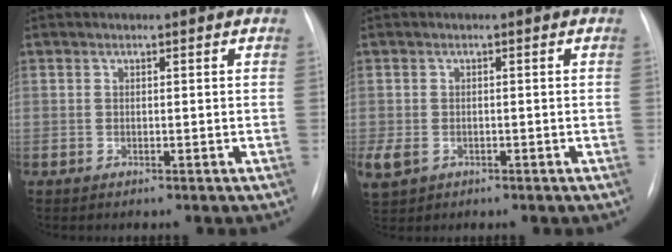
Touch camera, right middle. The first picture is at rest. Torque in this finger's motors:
{"motor_torque": [1.08, -1.06, 1.05, 0.21]}